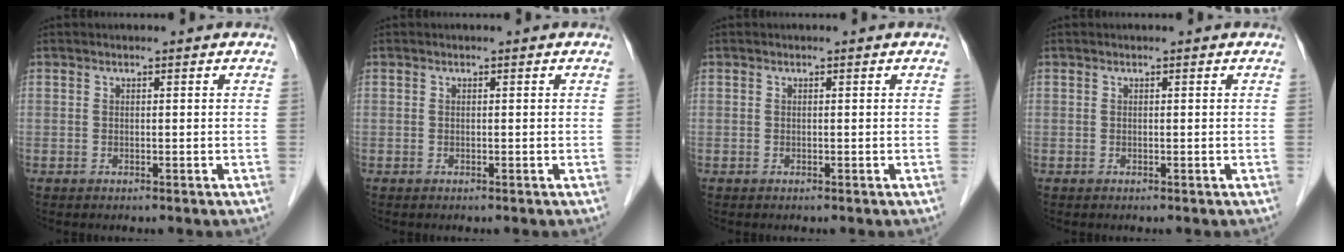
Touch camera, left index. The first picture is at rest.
{"total": 0.0}
{"total": 0.0}
{"total": 0.0}